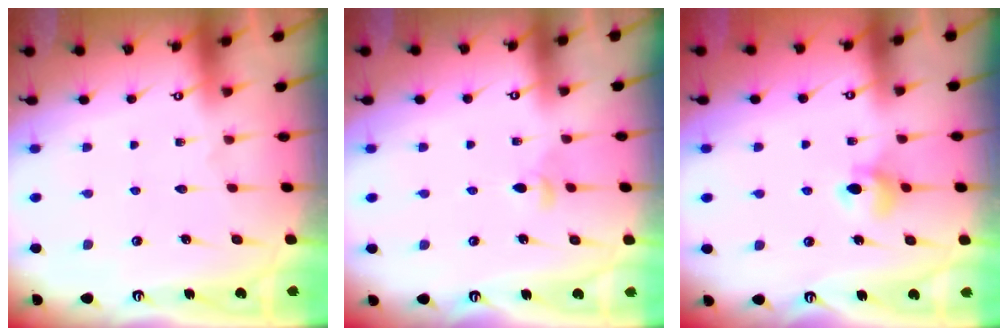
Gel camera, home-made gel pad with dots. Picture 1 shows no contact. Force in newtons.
{"total": 3.0, "press": 3.0, "slide": 0.6}
{"total": 6.0, "press": 6.0, "slide": 0.6}